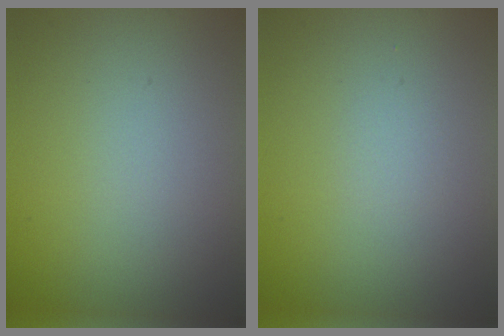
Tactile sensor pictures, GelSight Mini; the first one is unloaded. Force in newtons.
{"total": 0.6, "press": 0.6, "slide": 0.1}